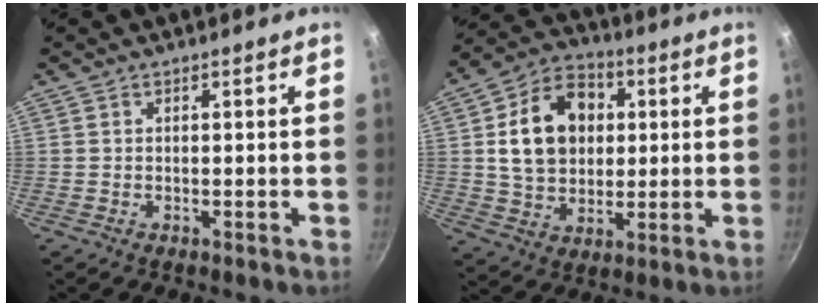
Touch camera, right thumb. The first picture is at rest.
{"total": 15.8, "force": [2.7, 12.0, 10.0], "torque": [-0.142, 0.015, 0.041]}